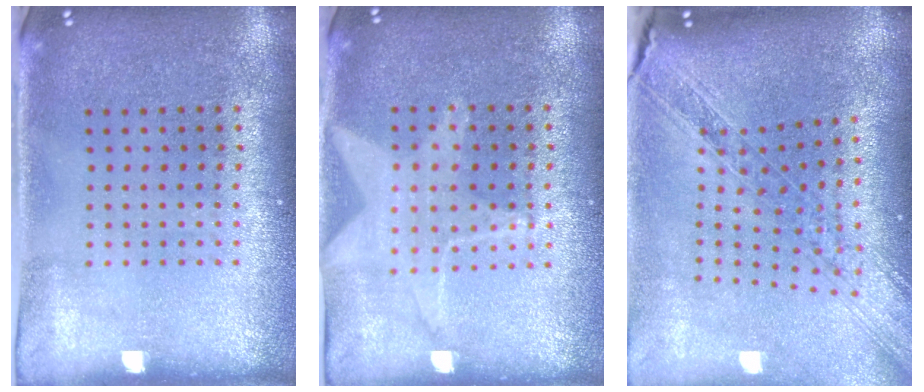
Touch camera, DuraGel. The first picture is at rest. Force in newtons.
{"total": 1.4, "press": 1.4, "slide": 0.3}
{"total": 1.9, "press": 1.7, "slide": 0.9}